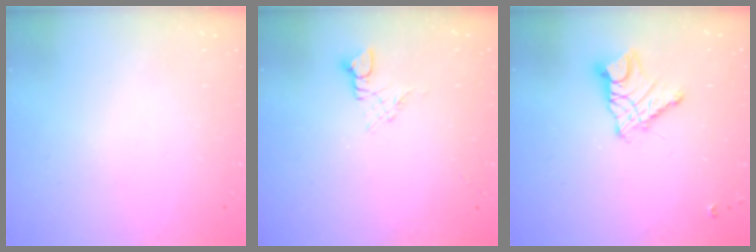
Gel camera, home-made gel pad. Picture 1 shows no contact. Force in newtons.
{"total": 3.6, "press": 3.5, "slide": 0.5}
{"total": 11.1, "press": 11.1, "slide": 1.0}